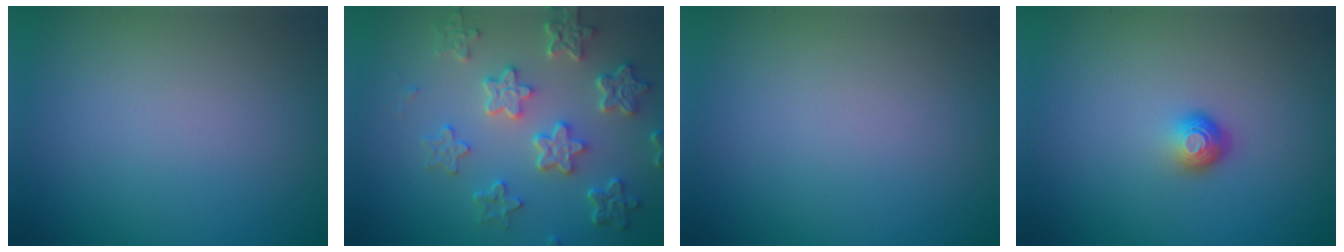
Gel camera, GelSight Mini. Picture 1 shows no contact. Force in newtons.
{"total": 6.0, "press": 4.7, "slide": 3.8}
{"total": 0.0}
{"total": 1.7, "press": 1.1, "slide": 1.3}